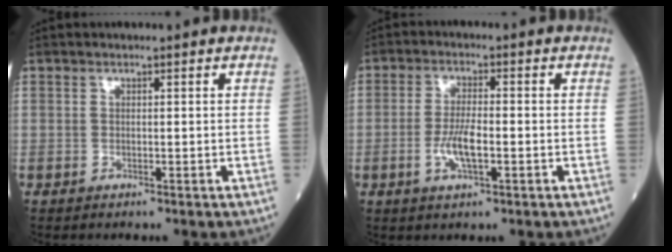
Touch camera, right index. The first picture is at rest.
{"total": 5.1, "force": [-1.3, 1.2, 4.8], "torque": [-0.097, -0.001, -0.024]}